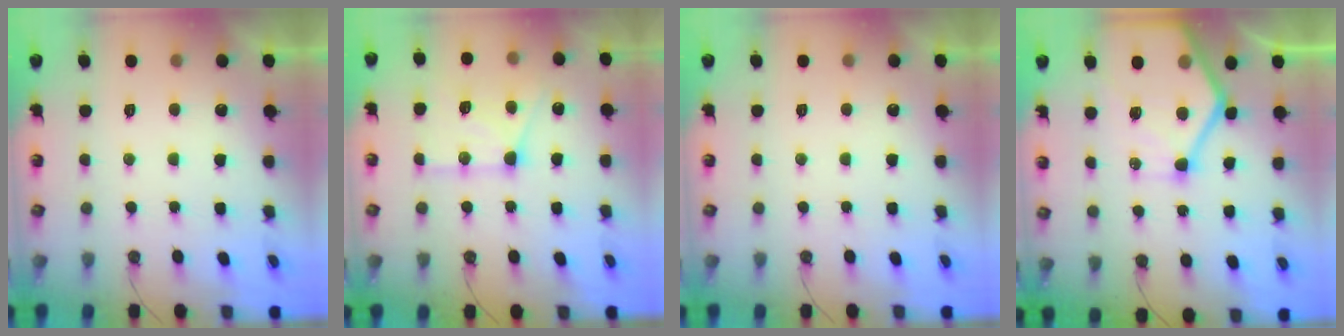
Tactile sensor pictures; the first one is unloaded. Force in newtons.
{"total": 15.0, "press": 14.9, "slide": 1.7}
{"total": 0.0}
{"total": 19.8, "press": 19.7, "slide": 2.2}